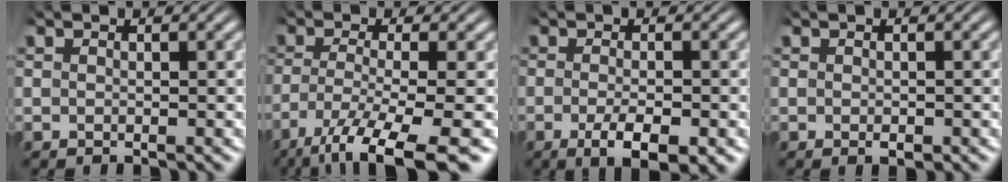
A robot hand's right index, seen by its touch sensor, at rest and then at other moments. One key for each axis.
{"total": 8.7, "fx": -5.3, "fy": 2.7, "fz": 6.4, "tx": -0.111, "ty": -0.049, "tz": -0.058}
{"total": 5.0, "fx": -2.7, "fy": 1.7, "fz": 3.9, "tx": -0.071, "ty": -0.019, "tz": -0.033}
{"total": 0.9, "fx": -0.5, "fy": 0.4, "fz": 0.6, "tx": -0.012, "ty": -0.003, "tz": -0.006}